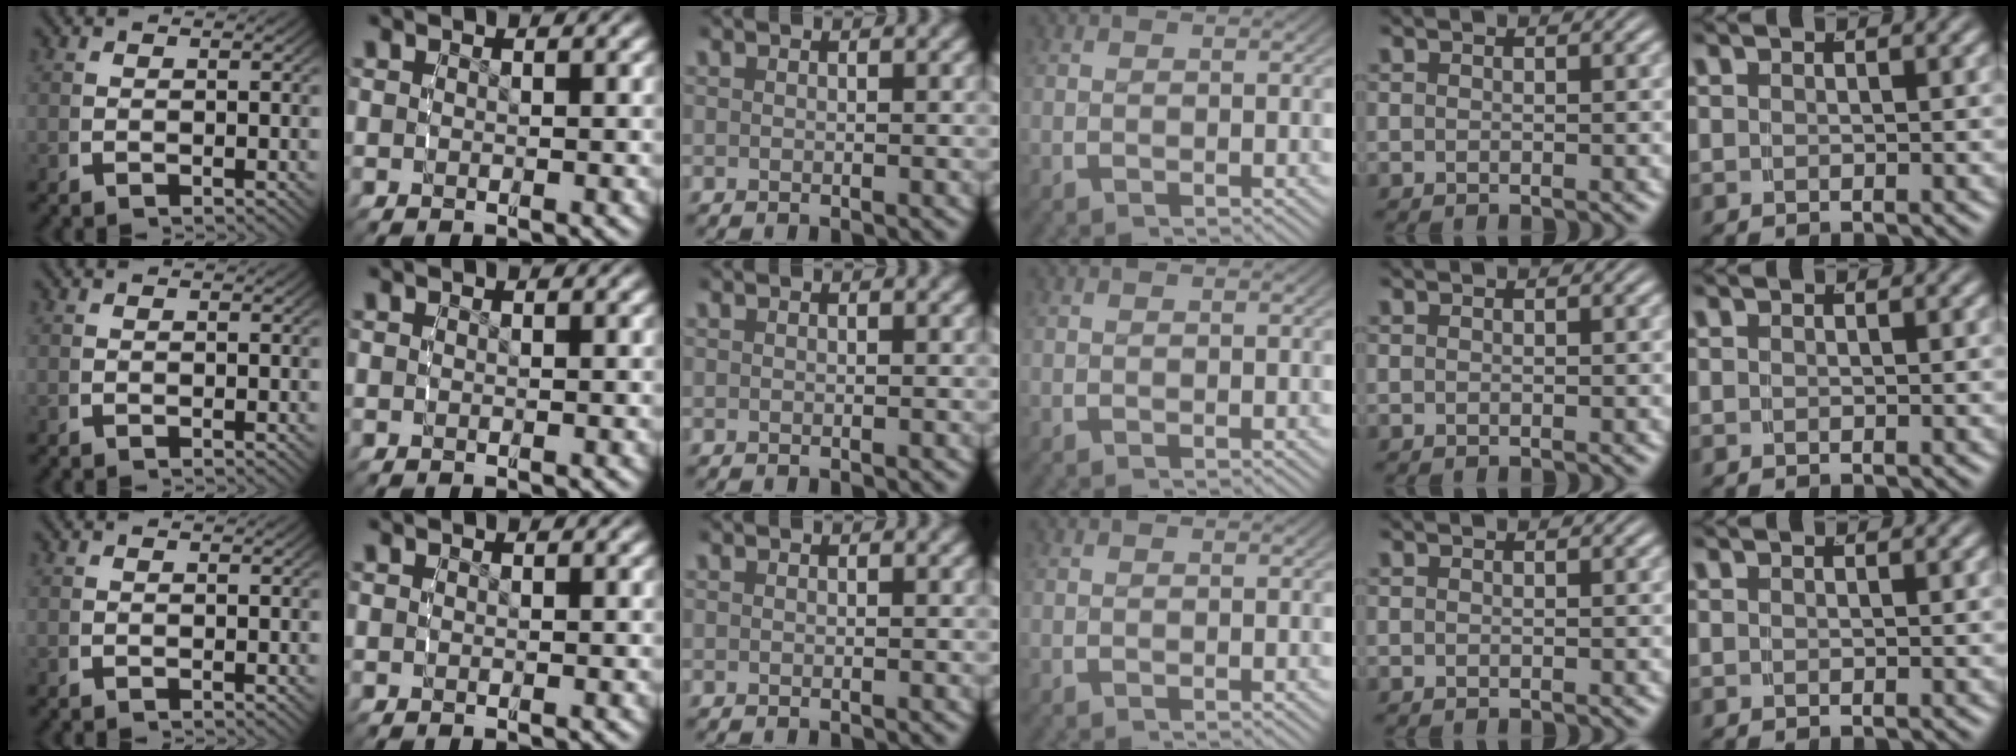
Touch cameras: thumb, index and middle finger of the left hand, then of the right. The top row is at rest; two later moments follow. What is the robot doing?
{"motion": "reach", "object": "coat"}